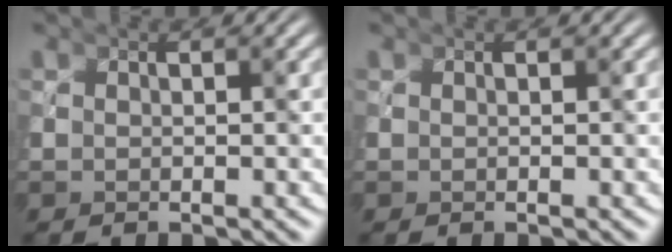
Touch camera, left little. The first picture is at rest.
{"total": 0.0}